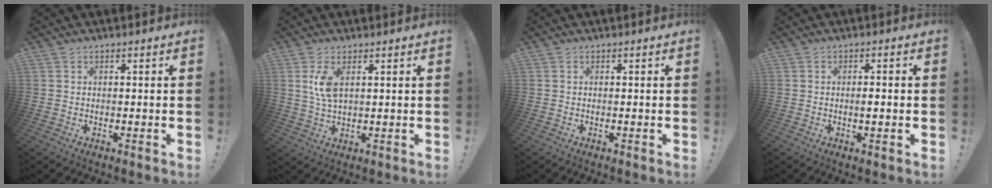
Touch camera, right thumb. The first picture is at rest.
{"total": 6.1, "force": [2.0, 2.6, 5.1], "torque": [-0.101, -0.002, 0.032]}
{"total": 0.0}
{"total": 2.5, "force": [-0.5, 0.3, 2.4], "torque": [-0.032, -0.003, -0.012]}